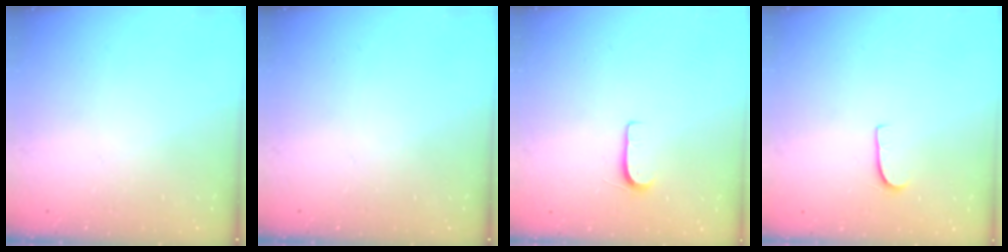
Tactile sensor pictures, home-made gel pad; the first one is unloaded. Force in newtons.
{"total": 0.0}
{"total": 5.2, "press": 5.2, "slide": 0.5}
{"total": 5.7, "press": 5.7, "slide": 0.3}